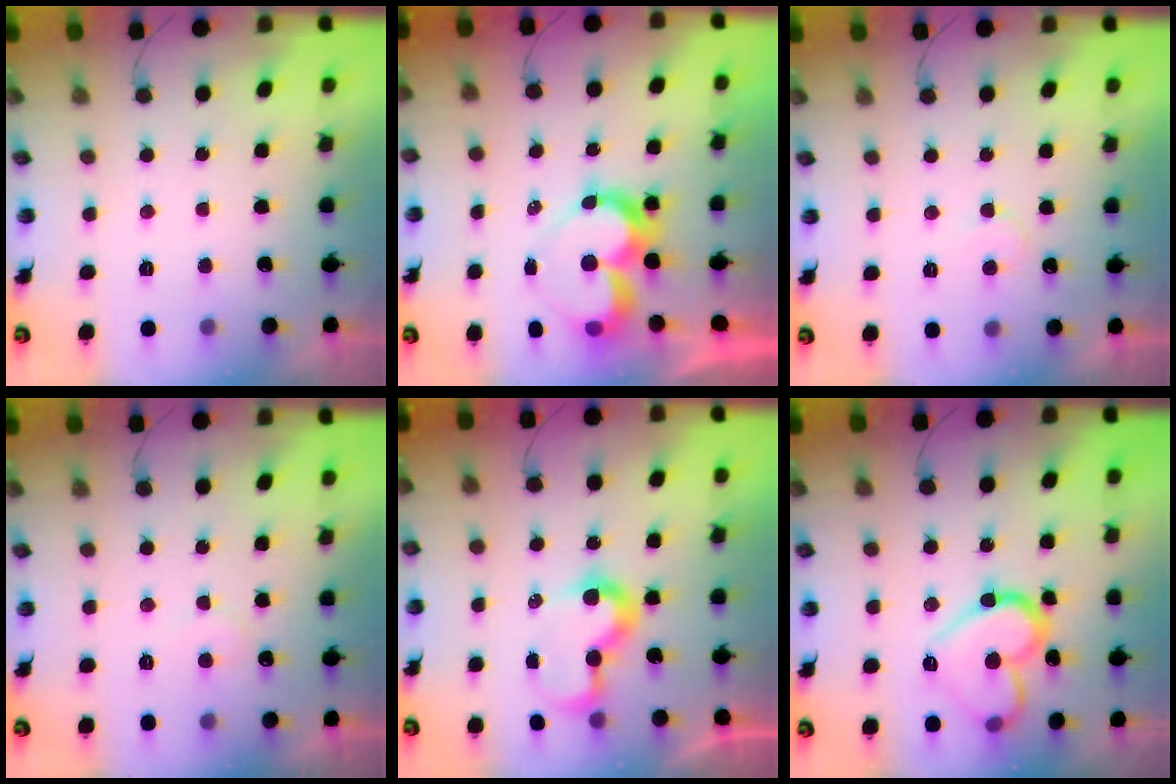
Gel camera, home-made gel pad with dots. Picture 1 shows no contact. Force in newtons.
{"total": 10.0, "press": 10.0, "slide": 0.8}
{"total": 6.1, "press": 6.1, "slide": 0.5}
{"total": 4.0, "press": 4.0, "slide": 0.2}
{"total": 8.5, "press": 8.5, "slide": 0.1}
{"total": 15.5, "press": 15.5, "slide": 1.3}